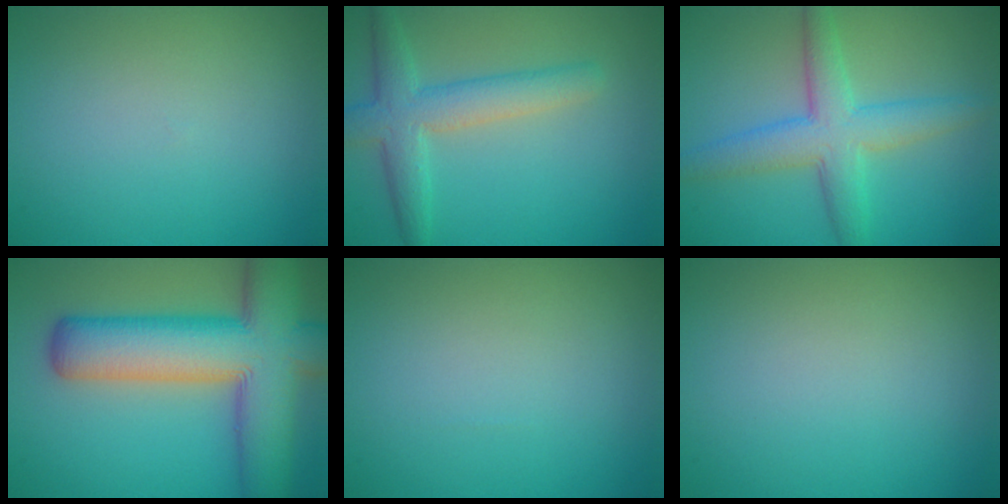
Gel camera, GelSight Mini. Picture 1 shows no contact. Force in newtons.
{"total": 4.7, "press": 4.7, "slide": 0.1}
{"total": 4.5, "press": 4.5, "slide": 0.2}
{"total": 13.0, "press": 13.0, "slide": 0.6}
{"total": 0.0}
{"total": 0.0}